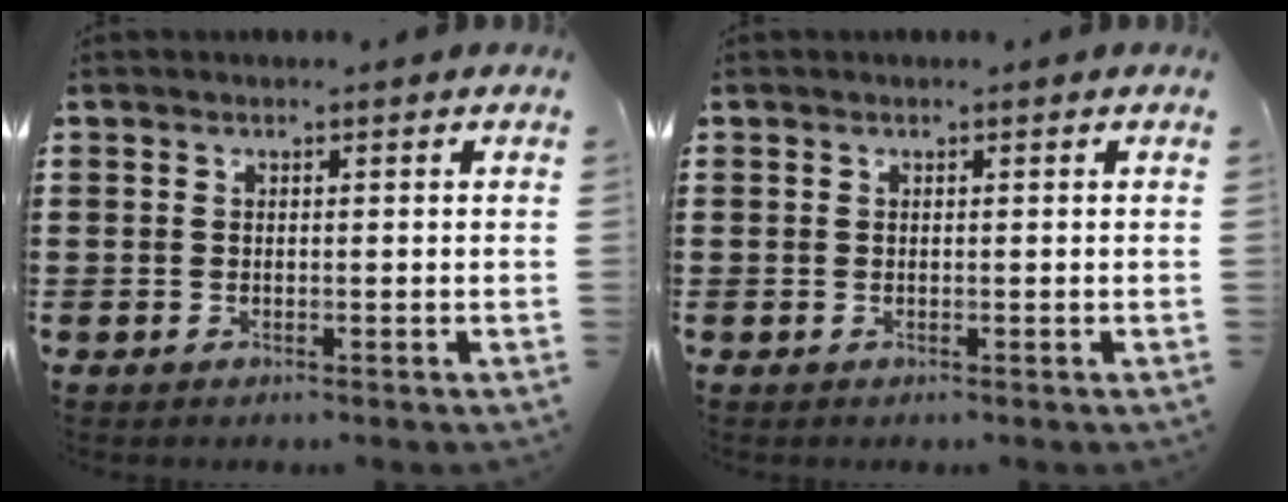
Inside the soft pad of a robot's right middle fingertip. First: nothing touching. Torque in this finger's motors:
{"motor_torque": [0.00, 0.00, 0.00, 0.00]}